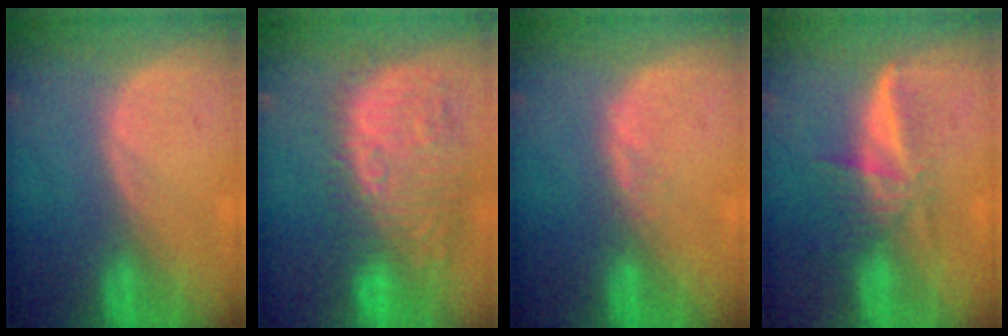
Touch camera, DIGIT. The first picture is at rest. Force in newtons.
{"total": 12.7, "press": 11.6, "slide": 5.1}
{"total": 1.0, "press": 1.0, "slide": 0.2}
{"total": 6.0, "press": 5.3, "slide": 2.7}